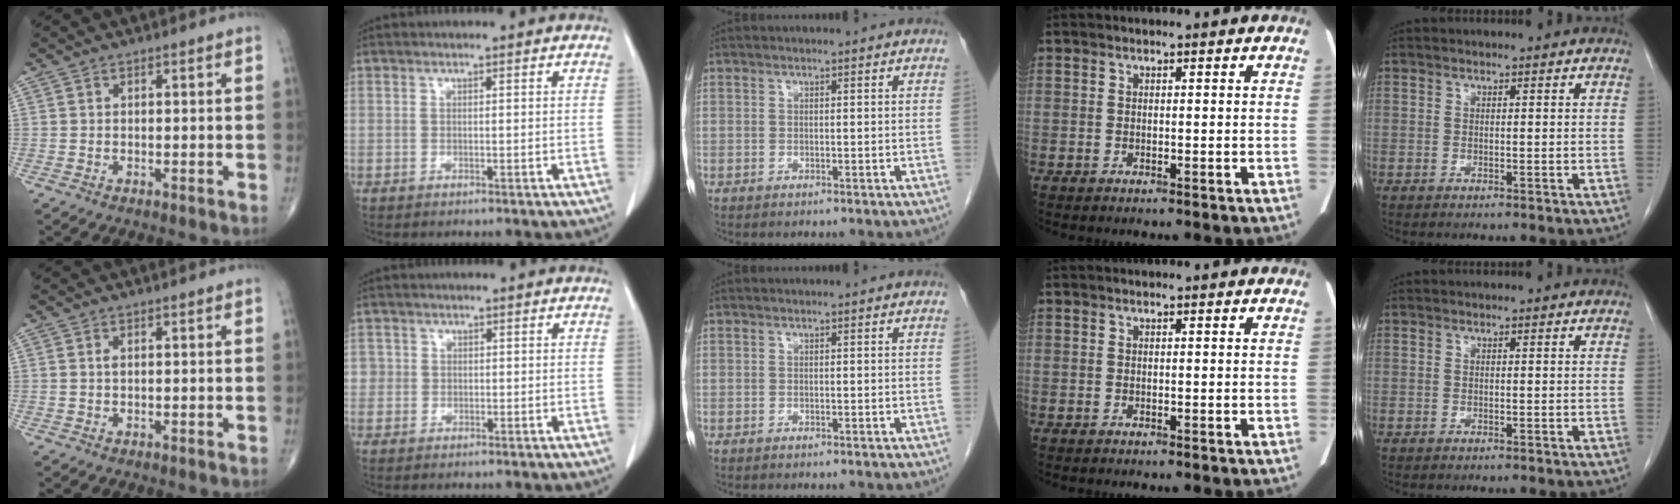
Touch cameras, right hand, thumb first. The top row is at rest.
{"thumb": {"total": 0.7, "force": [0.2, 0.3, 0.6], "torque": [-0.013, 0.003, 0.003]}, "index": {"total": 1.7, "force": [0.1, 1.7, 0.1], "torque": [0.014, 0.005, -0.002]}}